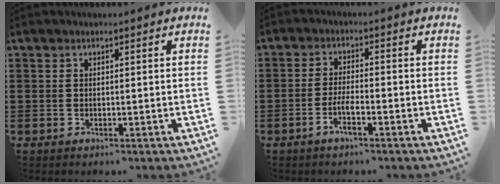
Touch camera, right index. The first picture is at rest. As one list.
[{"total": 3.2, "force": [-1.6, 0.5, 2.7], "torque": [-0.060, -0.005, -0.033]}]